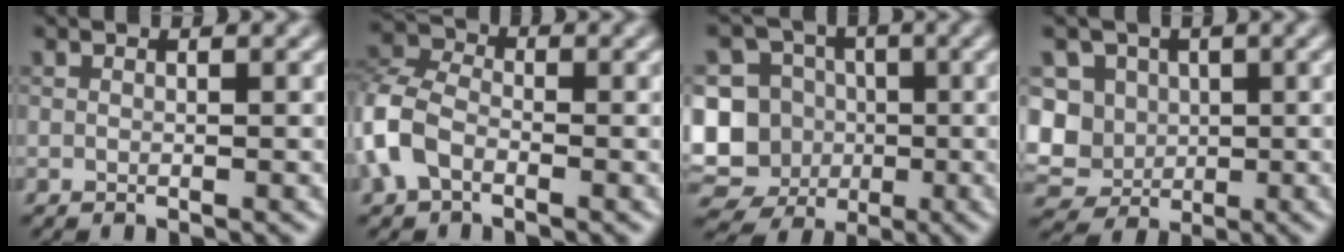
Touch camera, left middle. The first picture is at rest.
{"total": 4.5, "force": [-1.7, 3.0, 2.8], "torque": [-0.068, 0.007, -0.049]}
{"total": 14.7, "force": [-2.2, 14.0, 4.2], "torque": [-0.116, 0.008, -0.052]}
{"total": 8.7, "force": [0.3, 7.7, 3.9], "torque": [-0.092, 0.028, -0.028]}